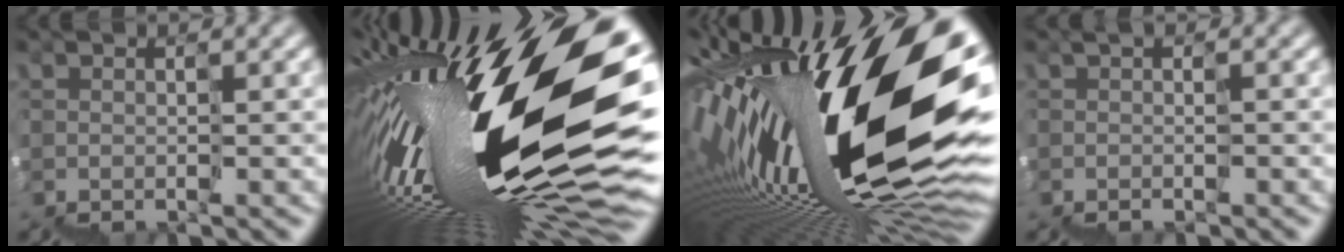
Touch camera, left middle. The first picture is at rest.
{"total": 18.5, "force": [2.6, 5.6, 17.4], "torque": [-0.330, -0.027, 0.057]}
{"total": 19.6, "force": [4.4, 7.2, 17.7], "torque": [-0.337, -0.032, 0.082]}
{"total": 0.6, "force": [-0.2, -0.5, -0.3], "torque": [0.006, 0.002, 0.000]}